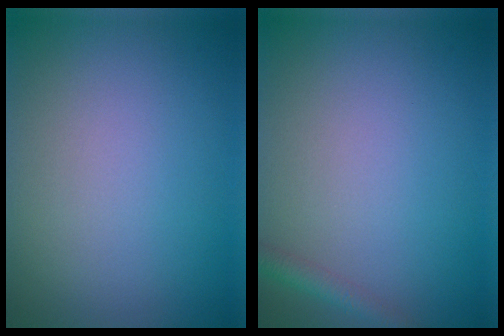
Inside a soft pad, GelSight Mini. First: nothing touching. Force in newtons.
{"total": 1.7, "press": 1.7, "slide": 0.1}